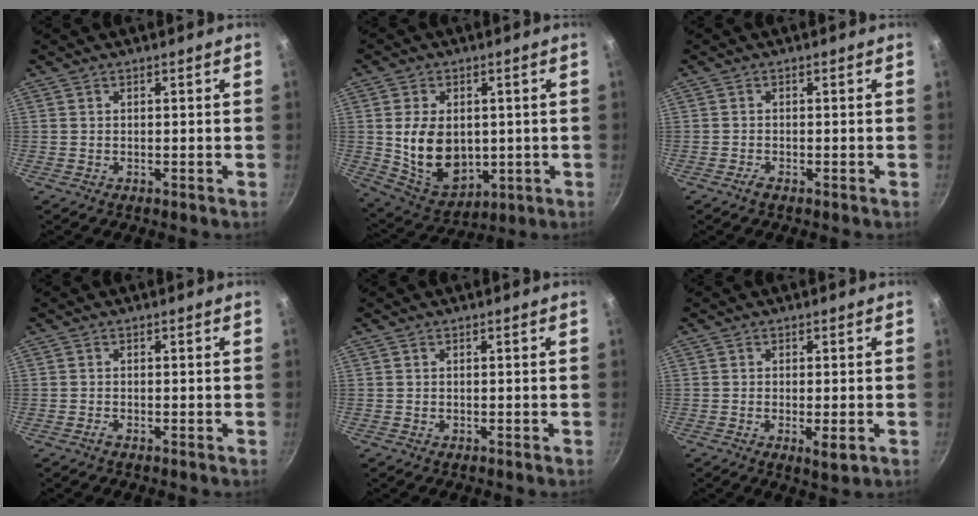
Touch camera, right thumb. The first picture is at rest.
{"total": 13.4, "force": [0.4, 9.5, 9.4], "torque": [-0.139, -0.019, 0.031]}
{"total": 1.2, "force": [-0.9, 0.3, 0.7], "torque": [-0.020, 0.006, -0.021]}
{"total": 0.8, "force": [-0.6, 0.2, 0.5], "torque": [-0.014, 0.002, -0.017]}
{"total": 0.0}
{"total": 3.6, "force": [-1.1, 1.1, 3.3], "torque": [-0.063, -0.009, -0.018]}